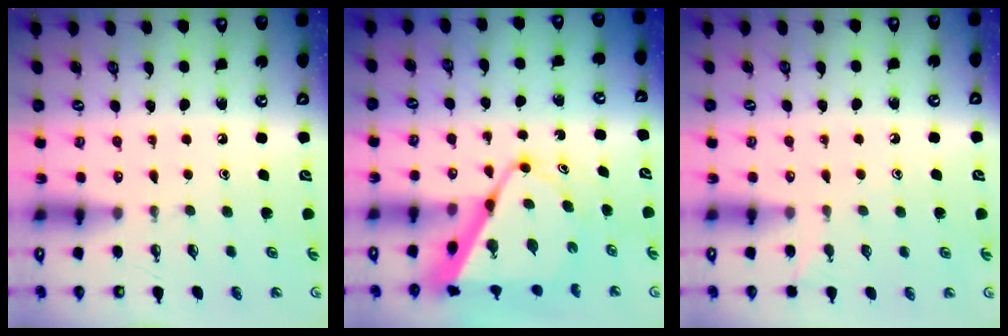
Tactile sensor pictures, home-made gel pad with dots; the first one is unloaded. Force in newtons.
{"total": 12.2, "press": 12.1, "slide": 1.2}
{"total": 4.6, "press": 4.6, "slide": 0.5}